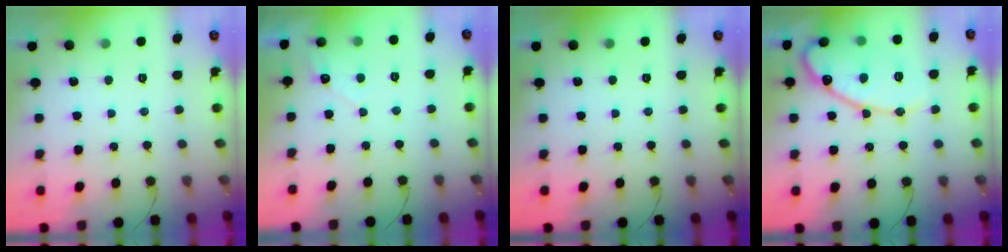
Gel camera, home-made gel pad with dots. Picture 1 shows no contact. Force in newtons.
{"total": 2.8, "press": 2.8, "slide": 0.1}
{"total": 0.0}
{"total": 17.7, "press": 17.6, "slide": 1.4}